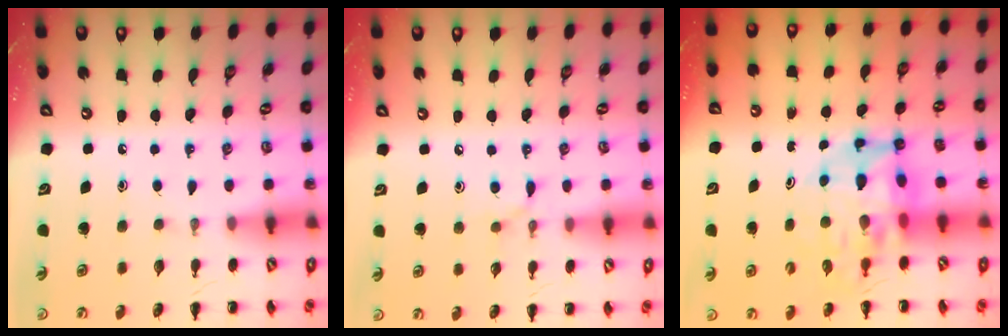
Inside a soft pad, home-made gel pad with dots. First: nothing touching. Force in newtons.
{"total": 6.0, "press": 5.7, "slide": 1.8}
{"total": 10.7, "press": 10.2, "slide": 3.2}